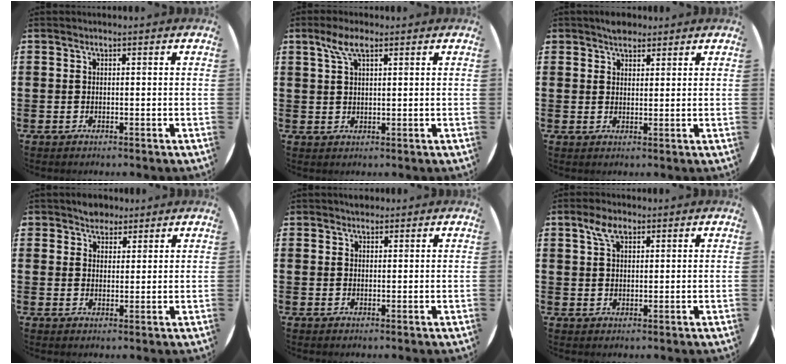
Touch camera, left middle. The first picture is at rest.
{"total": 4.3, "force": [2.5, 1.3, 3.3], "torque": [-0.070, 0.009, 0.043]}
{"total": 2.5, "force": [2.3, 1.1, 0.2], "torque": [0.001, 0.001, 0.043]}
{"total": 3.1, "force": [2.7, 1.6, 0.1], "torque": [-0.003, 0.002, 0.051]}
{"total": 1.2, "force": [1.1, 0.4, 0.0], "torque": [0.007, -0.001, 0.020]}
{"total": 3.5, "force": [2.3, 1.7, 2.0], "torque": [-0.046, 0.008, 0.042]}